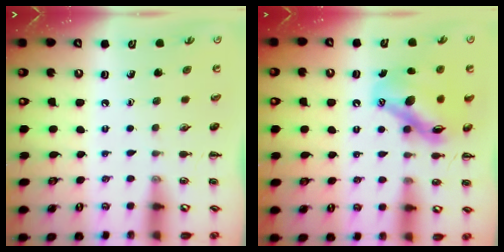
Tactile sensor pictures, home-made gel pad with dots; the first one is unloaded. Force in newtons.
{"total": 12.6, "press": 12.2, "slide": 3.3}